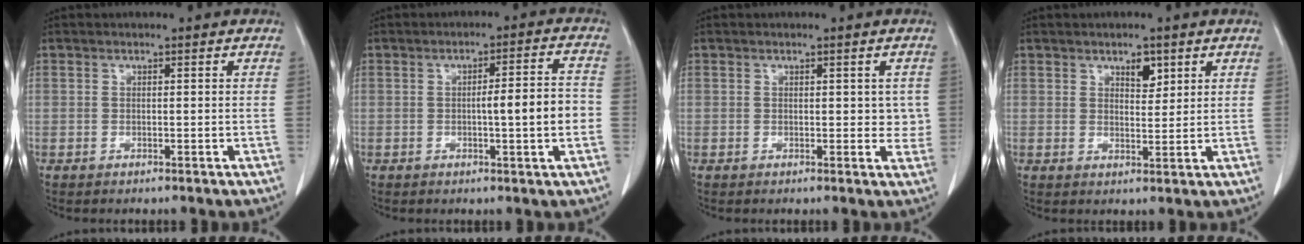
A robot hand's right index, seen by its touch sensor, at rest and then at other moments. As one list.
[{"total": 7.1, "force": [-1.0, 0.4, 7.0], "torque": [-0.100, 0.011, -0.012]}, {"total": 2.8, "force": [0.5, 1.8, 2.1], "torque": [-0.012, 0.001, 0.004]}, {"total": 3.0, "force": [1.8, 1.4, 2.0], "torque": [-0.028, -0.005, 0.032]}]